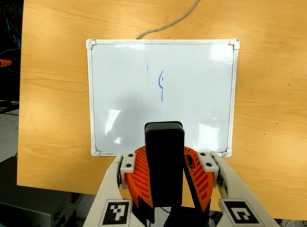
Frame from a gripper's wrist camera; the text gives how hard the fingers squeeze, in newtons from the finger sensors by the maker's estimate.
{"total": 8.9, "left": 9.1, "right": 8.7}